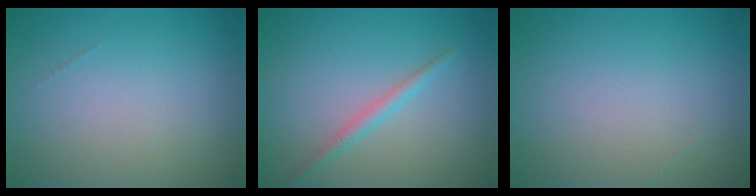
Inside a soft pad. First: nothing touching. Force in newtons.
{"total": 1.5, "press": 1.5, "slide": 0.0}
{"total": 0.0}